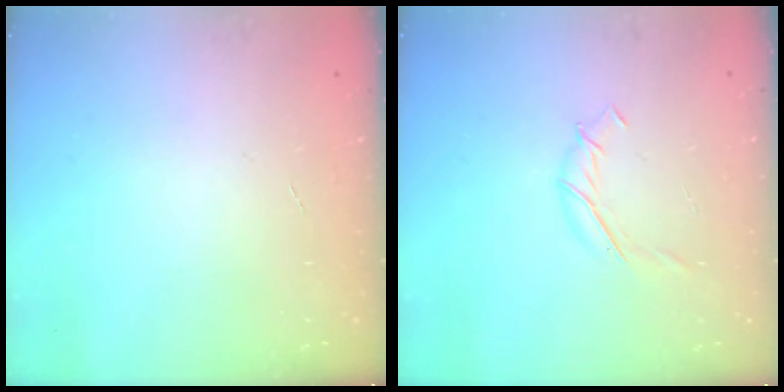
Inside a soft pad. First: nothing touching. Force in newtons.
{"total": 6.7, "press": 6.7, "slide": 0.7}